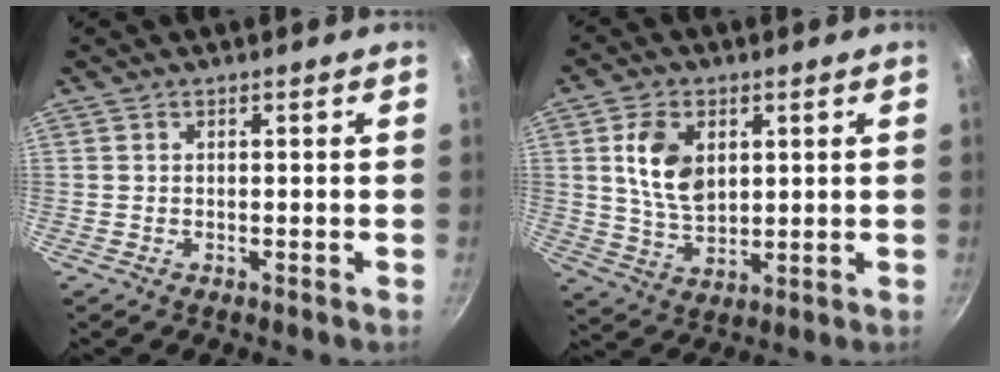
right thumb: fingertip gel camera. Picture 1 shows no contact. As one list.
[{"total": 9.8, "force": [2.5, 6.5, 6.9], "torque": [-0.115, -0.014, 0.052]}]